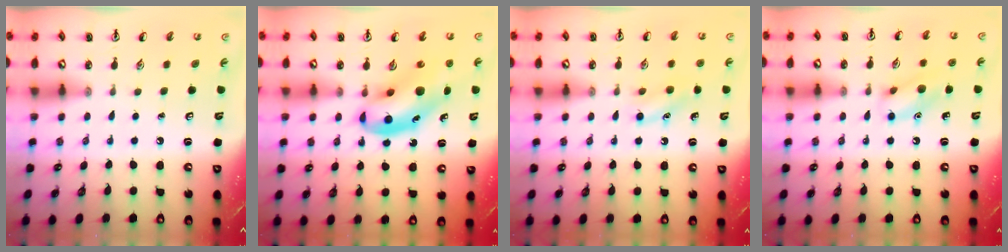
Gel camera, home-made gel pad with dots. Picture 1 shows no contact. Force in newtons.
{"total": 12.6, "press": 12.2, "slide": 3.4}
{"total": 8.3, "press": 8.1, "slide": 1.5}
{"total": 10.3, "press": 10.2, "slide": 1.6}